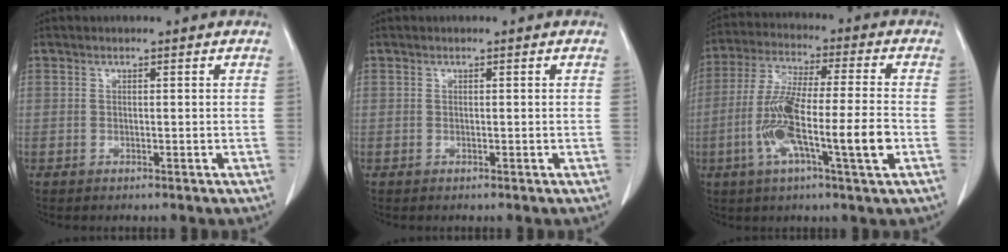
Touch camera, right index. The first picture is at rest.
{"total": 0.0}
{"total": 14.3, "force": [-3.9, 0.9, 13.8], "torque": [-0.258, -0.004, -0.074]}